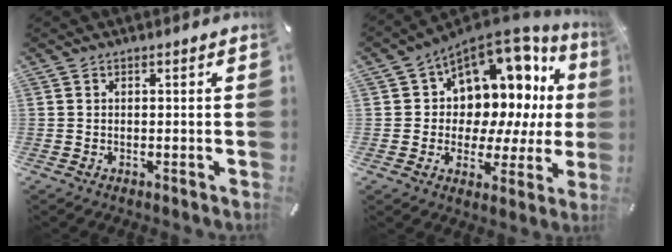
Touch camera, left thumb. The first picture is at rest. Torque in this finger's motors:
{"motor_torque": [2.52, 2.49, 0.70, 0.18, 0.13]}